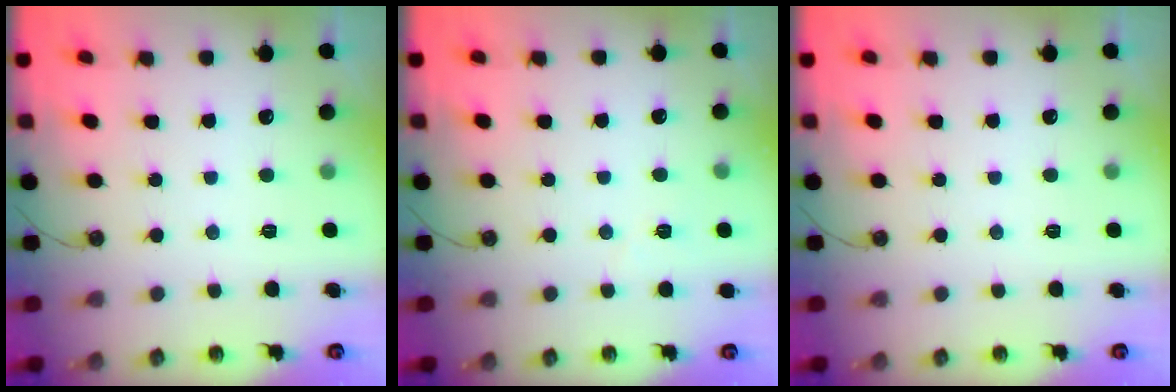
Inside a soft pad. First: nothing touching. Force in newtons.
{"total": 4.1, "press": 3.7, "slide": 1.8}
{"total": 0.0}